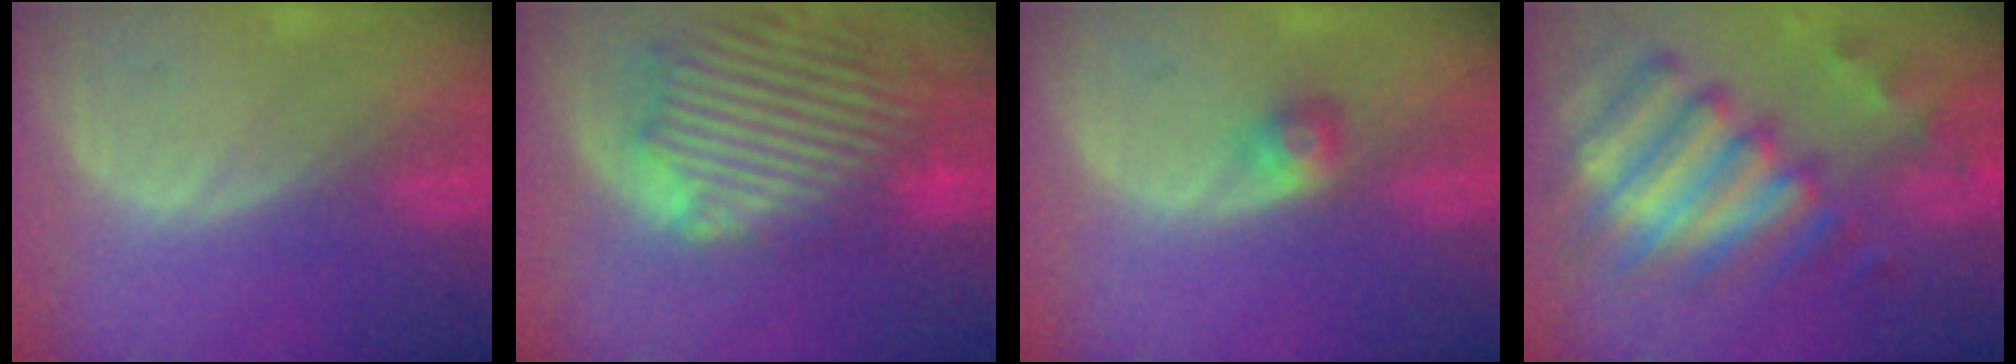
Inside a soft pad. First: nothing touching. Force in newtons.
{"total": 14.5, "press": 12.4, "slide": 7.6}
{"total": 2.4, "press": 2.2, "slide": 1.0}
{"total": 12.5, "press": 10.8, "slide": 6.3}